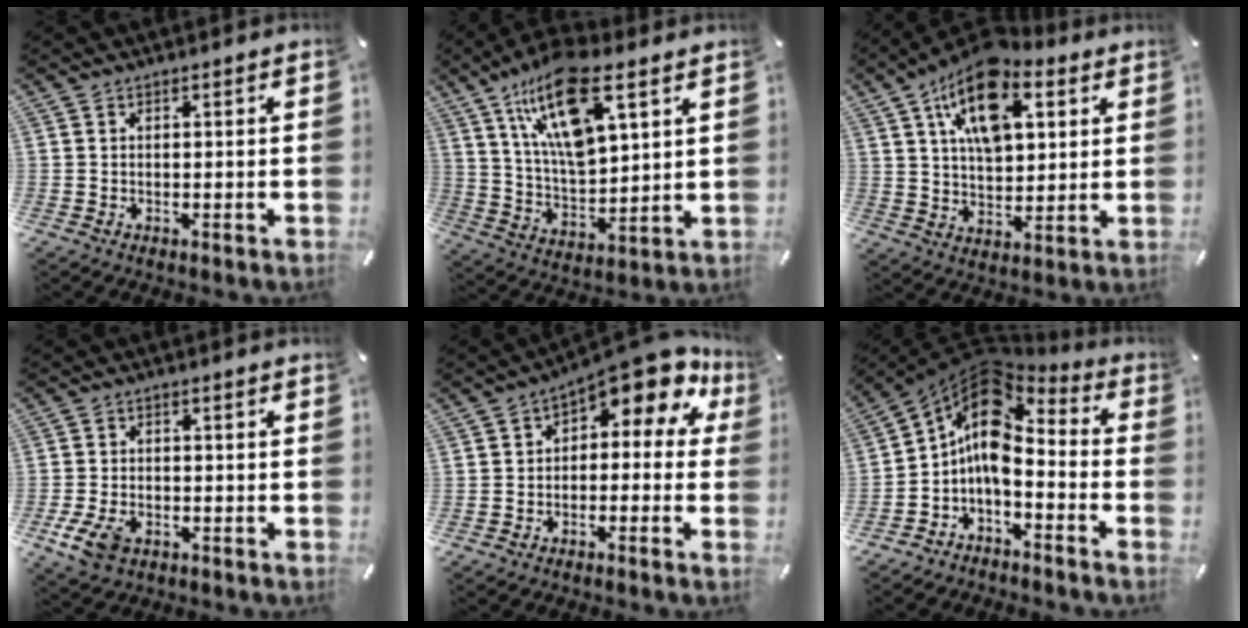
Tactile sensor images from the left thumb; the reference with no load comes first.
{"total": 18.3, "force": [10.4, 7.6, 13.0], "torque": [-0.272, -0.042, 0.173]}
{"total": 16.2, "force": [7.9, 9.4, 10.6], "torque": [-0.180, -0.022, 0.137]}
{"total": 6.0, "force": [-2.7, 3.8, 3.7], "torque": [-0.091, 0.007, -0.053]}
{"total": 10.3, "force": [5.8, 3.6, 7.7], "torque": [-0.120, -0.045, 0.096]}
{"total": 11.6, "force": [0.0, 7.5, 8.9], "torque": [-0.177, -0.006, -0.004]}